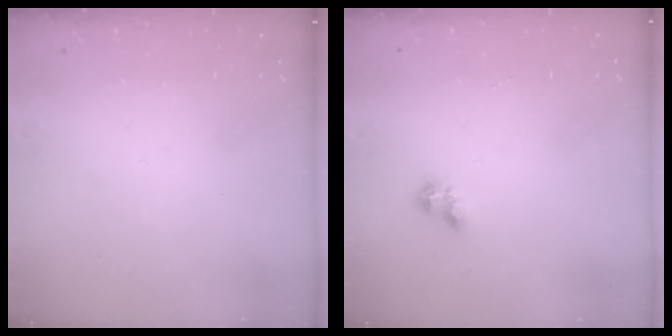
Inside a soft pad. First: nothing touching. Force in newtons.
{"total": 2.6, "press": 2.5, "slide": 0.5}